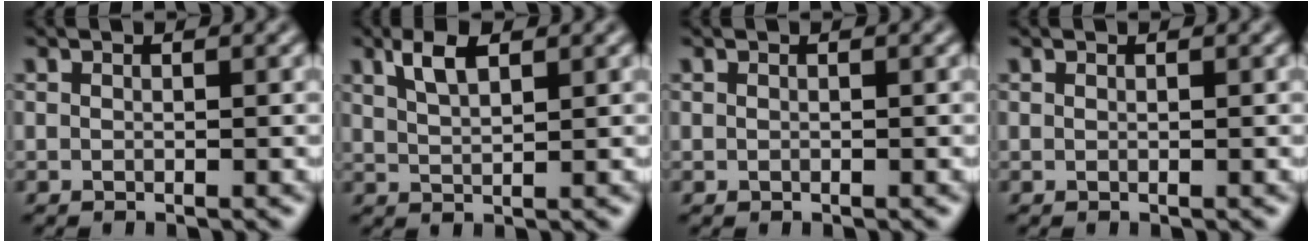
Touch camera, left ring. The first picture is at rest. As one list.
[{"total": 2.9, "force": [1.8, 1.0, 2.1], "torque": [-0.043, 0.002, 0.034]}, {"total": 0.0}, {"total": 0.0}]